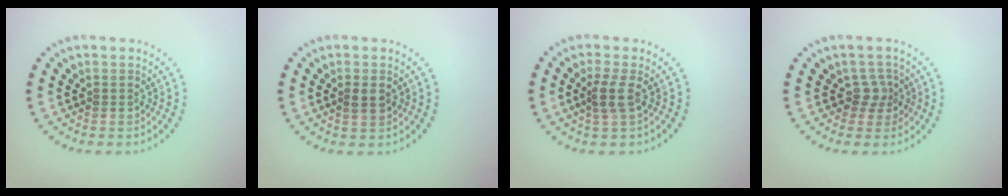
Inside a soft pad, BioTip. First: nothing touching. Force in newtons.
{"total": 1.3, "press": 1.3, "slide": 0.3}
{"total": 1.8, "press": 1.5, "slide": 1.0}
{"total": 1.9, "press": 1.4, "slide": 1.3}